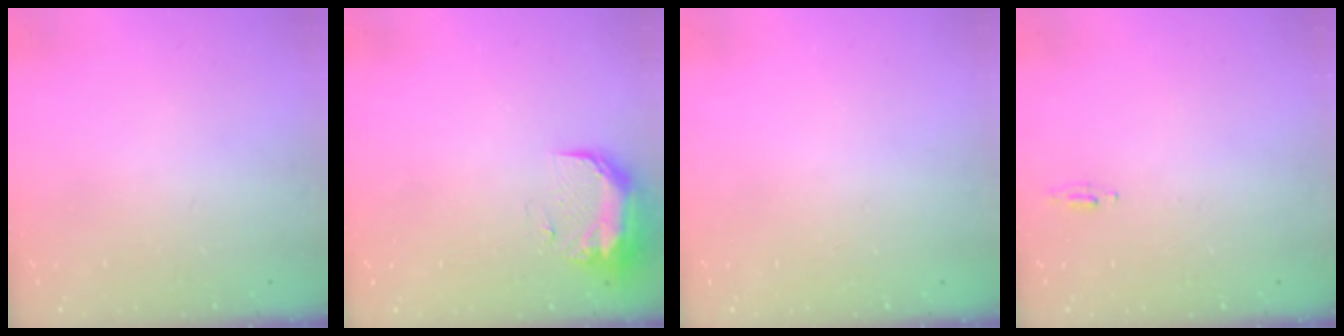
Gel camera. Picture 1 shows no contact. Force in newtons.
{"total": 8.8, "press": 8.7, "slide": 1.2}
{"total": 0.0}
{"total": 4.6, "press": 4.4, "slide": 1.6}